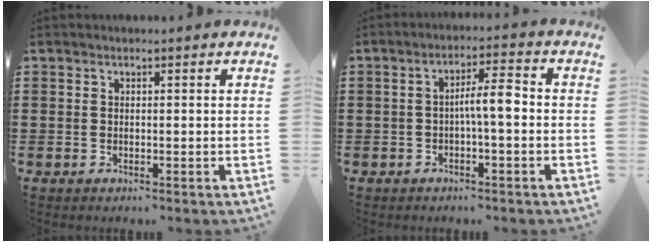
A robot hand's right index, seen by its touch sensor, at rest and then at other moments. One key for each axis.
{"total": 4.7, "fx": -0.6, "fy": 0.8, "fz": 4.6, "tx": -0.085, "ty": 0.007, "tz": -0.015}